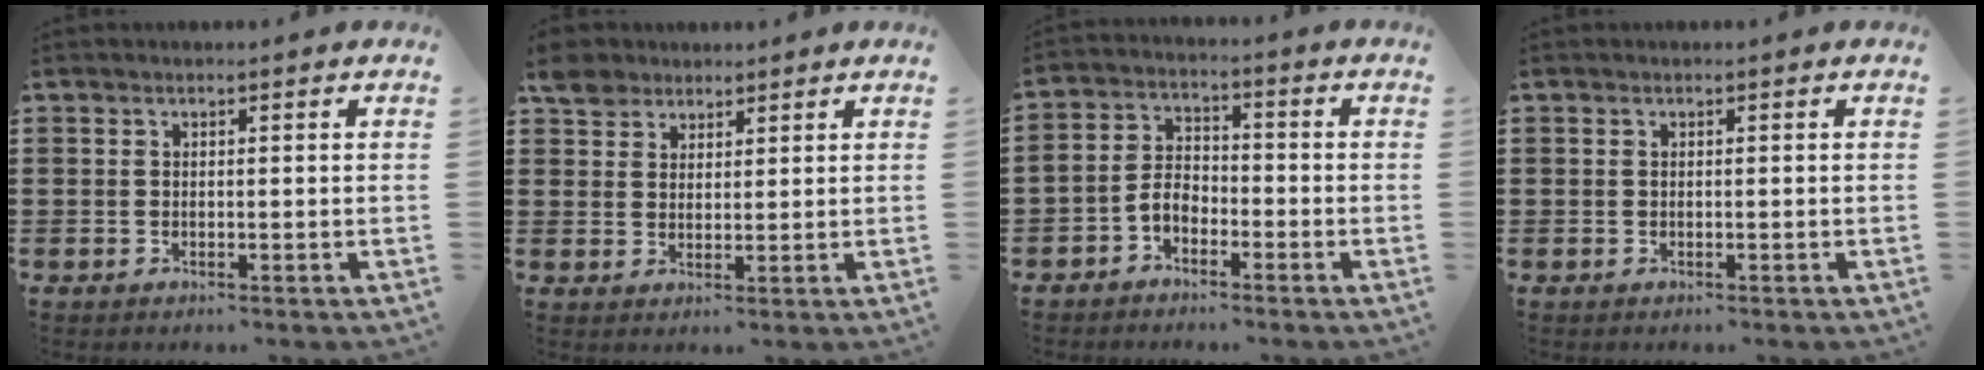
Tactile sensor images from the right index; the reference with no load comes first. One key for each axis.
{"total": 4.8, "fx": 3.6, "fy": 3.0, "fz": 1.2, "tx": -0.042, "ty": 0.010, "tz": 0.068}
{"total": 3.8, "fx": -2.6, "fy": 2.2, "fz": 1.7, "tx": -0.050, "ty": 0.004, "tz": -0.057}
{"total": 0.0}